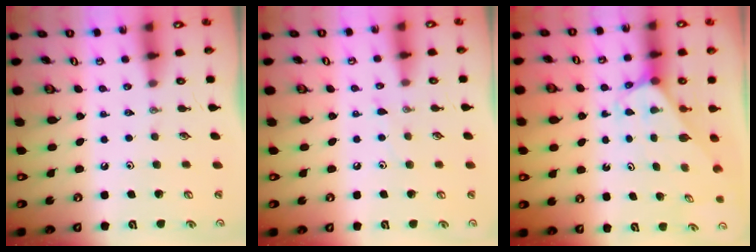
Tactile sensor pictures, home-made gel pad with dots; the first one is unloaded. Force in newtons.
{"total": 5.5, "press": 5.4, "slide": 0.7}
{"total": 3.6, "press": 3.6, "slide": 0.3}